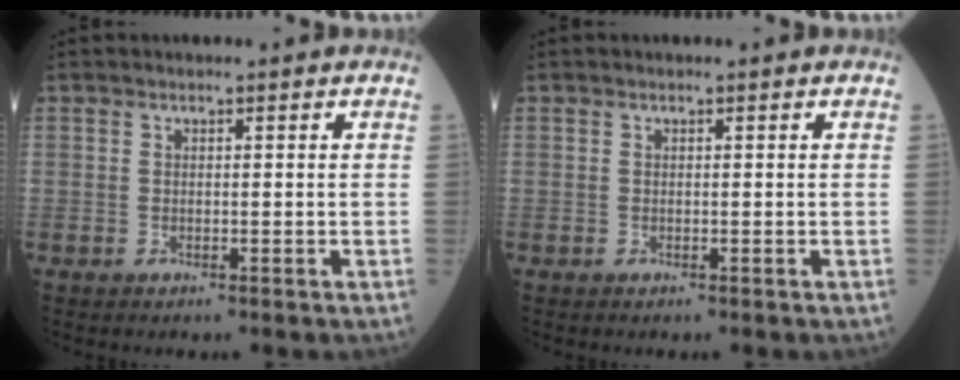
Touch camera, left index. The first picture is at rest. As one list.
[{"total": 0.0}]